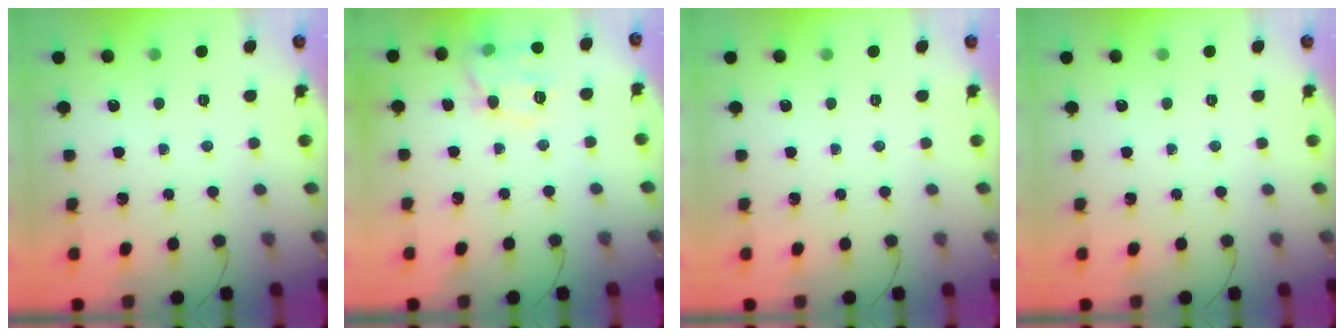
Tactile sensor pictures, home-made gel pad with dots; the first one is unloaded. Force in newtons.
{"total": 9.4, "press": 9.4, "slide": 0.4}
{"total": 0.0}
{"total": 0.0}